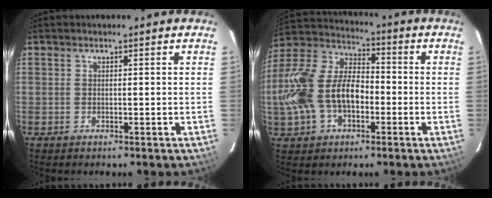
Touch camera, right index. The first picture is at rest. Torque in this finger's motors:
{"motor_torque": [0.69, -0.18, 0.68, 0.21]}